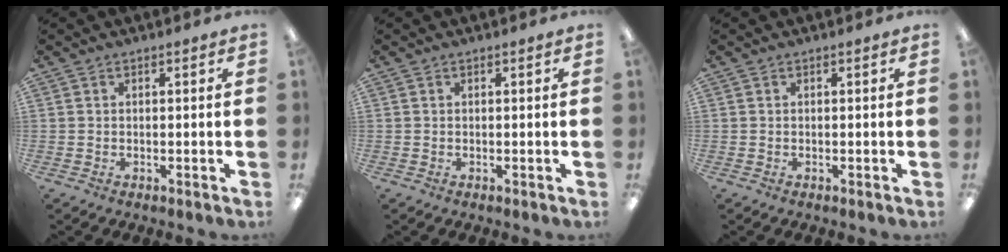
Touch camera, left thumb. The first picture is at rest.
{"total": 0.0}
{"total": 0.0}